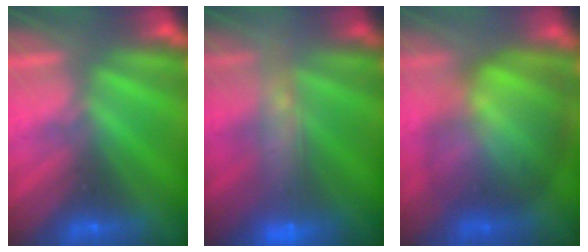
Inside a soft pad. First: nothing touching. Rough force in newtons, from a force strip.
{"total": 8.9}
{"total": 7.2}